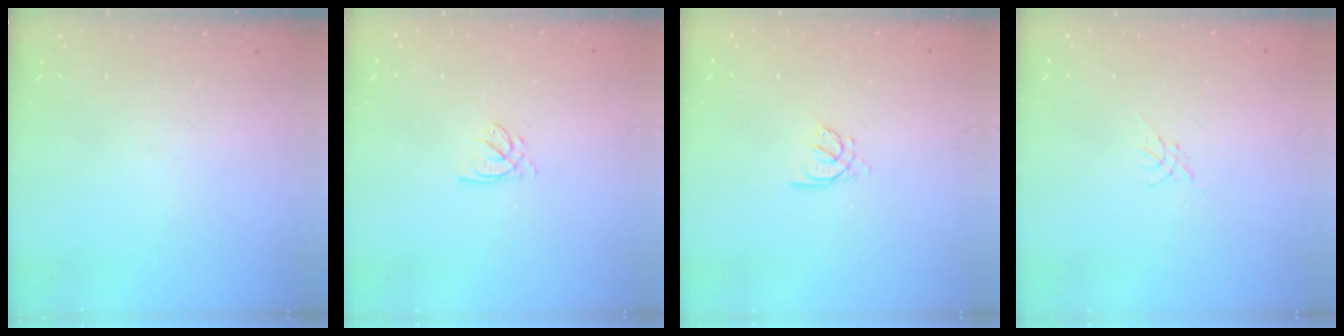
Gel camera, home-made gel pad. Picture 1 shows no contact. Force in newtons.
{"total": 2.3, "press": 2.3, "slide": 0.3}
{"total": 2.1, "press": 2.0, "slide": 0.6}
{"total": 0.0}